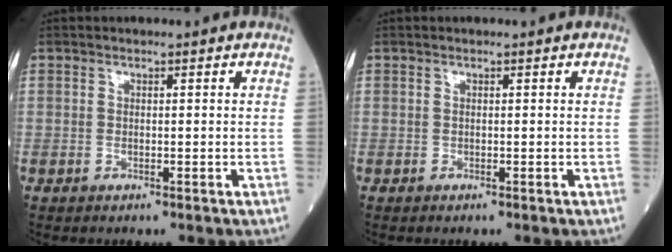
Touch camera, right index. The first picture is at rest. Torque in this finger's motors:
{"motor_torque": [0.01, 0.01, 0.01, 0.01]}